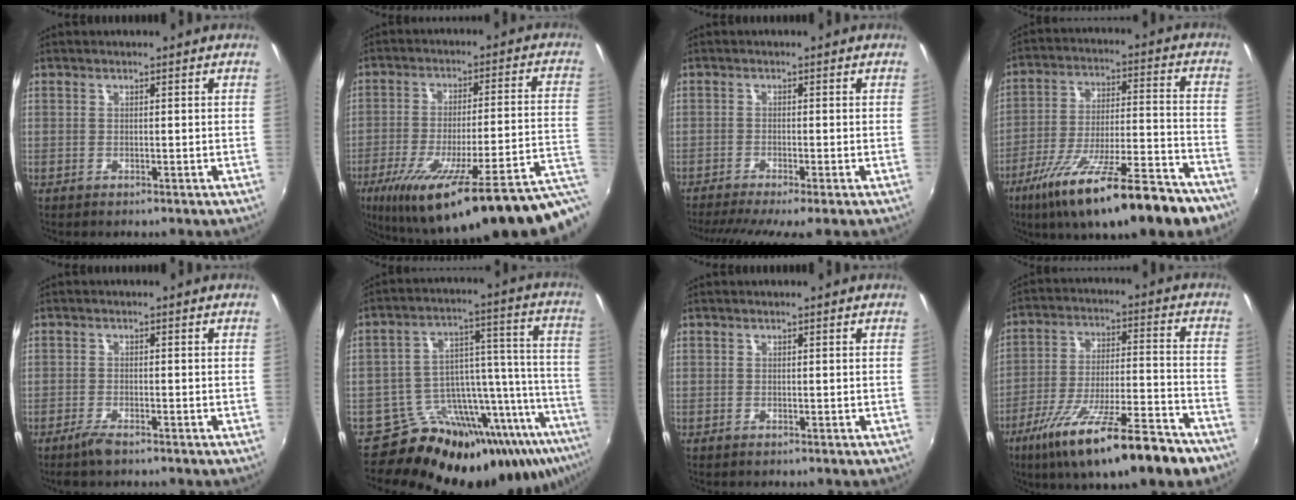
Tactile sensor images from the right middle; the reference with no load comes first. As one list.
[{"total": 28.3, "force": [-17.8, 2.7, 21.8], "torque": [-0.301, -0.069, -0.249]}, {"total": 7.4, "force": [-5.8, -0.1, 4.5], "torque": [-0.098, -0.028, -0.094]}, {"total": 24.3, "force": [-17.3, 4.9, 16.3], "torque": [-0.277, -0.050, -0.259]}, {"total": 2.8, "force": [-2.2, 0.5, 1.7], "torque": [-0.046, -0.007, -0.043]}, {"total": 24.4, "force": [-19.8, 8.4, 11.5], "torque": [-0.133, 0.005, -0.294]}, {"total": 0.0}, {"total": 21.4, "force": [-14.6, 4.0, 15.1], "torque": [-0.266, -0.048, -0.226]}]